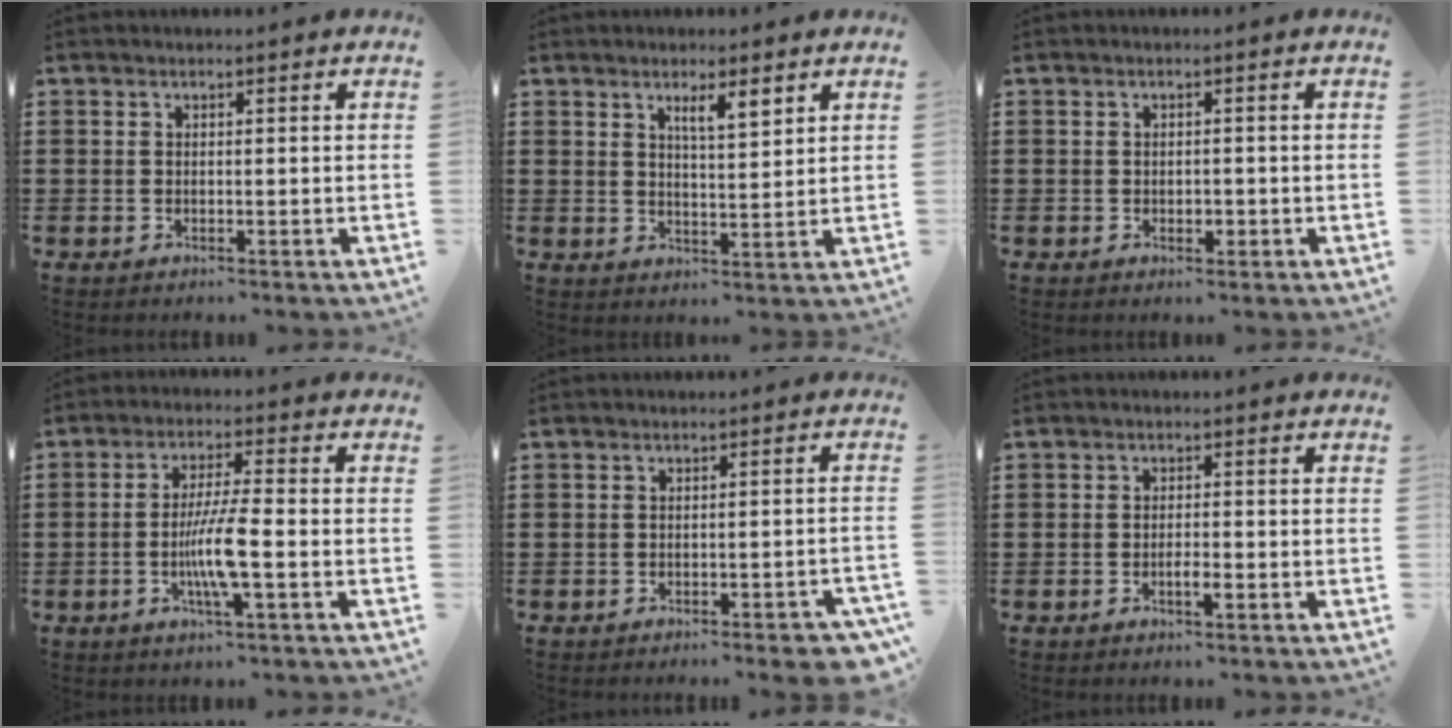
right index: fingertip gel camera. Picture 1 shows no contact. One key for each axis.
{"total": 3.8, "fx": 2.4, "fy": 0.8, "fz": 2.9, "tx": -0.045, "ty": -0.002, "tz": 0.036}
{"total": 1.2, "fx": -0.4, "fy": 0.9, "fz": 0.7, "tx": -0.016, "ty": 0.001, "tz": -0.008}
{"total": 7.5, "fx": -2.1, "fy": 0.8, "fz": 7.2, "tx": -0.141, "ty": -0.012, "tz": -0.043}
{"total": 3.1, "fx": -2.5, "fy": 0.2, "fz": 1.8, "tx": -0.031, "ty": -0.005, "tz": -0.046}
{"total": 1.8, "fx": -0.9, "fy": 0.5, "fz": 1.4, "tx": -0.027, "ty": -0.001, "tz": -0.016}